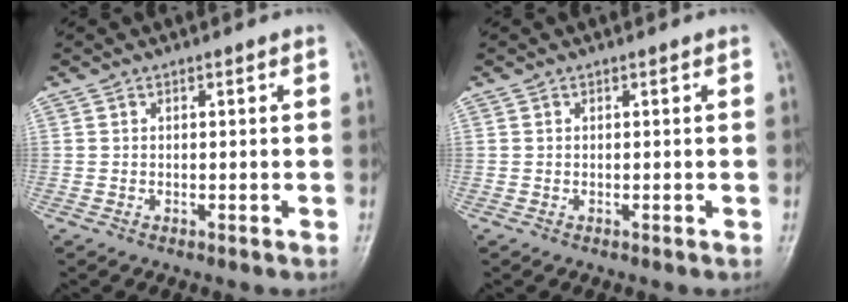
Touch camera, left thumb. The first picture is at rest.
{"total": 0.0}